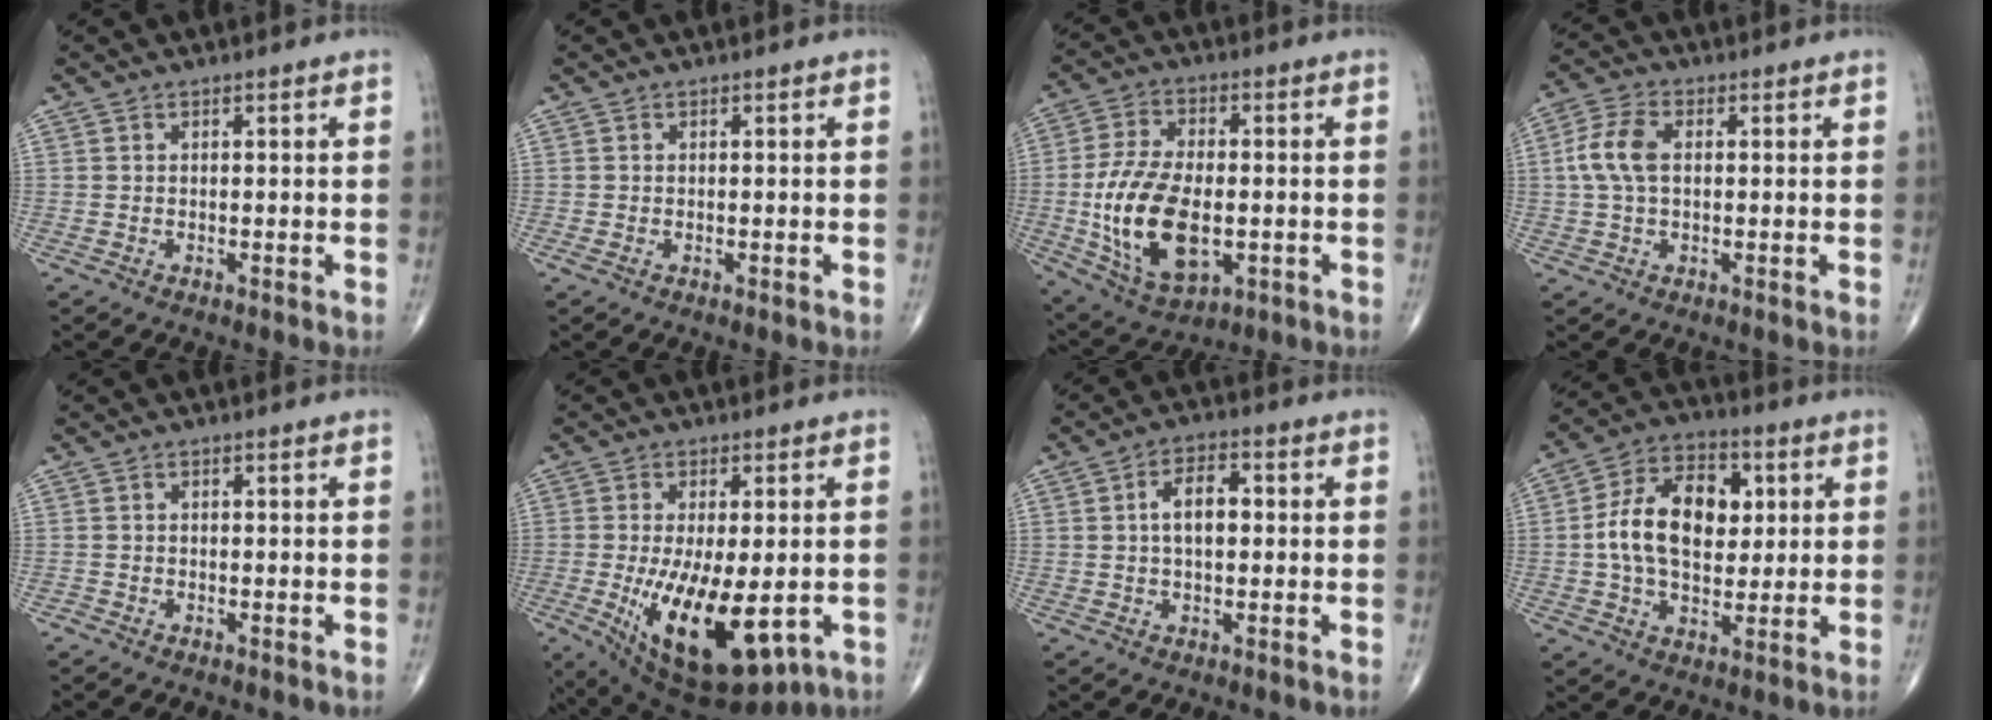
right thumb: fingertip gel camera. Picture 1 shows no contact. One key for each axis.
{"total": 0.7, "fx": -0.2, "fy": 0.3, "fz": 0.6, "tx": -0.016, "ty": -0.002, "tz": -0.005}
{"total": 17.5, "fx": -2.7, "fy": 9.6, "fz": 14.5, "tx": -0.272, "ty": -0.001, "tz": -0.034}
{"total": 7.2, "fx": 0.8, "fy": 4.2, "fz": 5.8, "tx": -0.131, "ty": 0.016, "tz": 0.010}
{"total": 0.7, "fx": -0.6, "fy": 0.3, "fz": -0.2, "tx": 0.007, "ty": 0.002, "tz": -0.018}
{"total": 17.7, "fx": -4.4, "fy": 7.6, "fz": 15.3, "tx": -0.265, "ty": -0.023, "tz": -0.045}
{"total": 6.2, "fx": 0.5, "fy": 3.5, "fz": 5.1, "tx": -0.080, "ty": 0.016, "tz": 0.001}
{"total": 15.5, "fx": 1.8, "fy": 10.0, "fz": 11.7, "tx": -0.176, "ty": 0.013, "tz": 0.024}